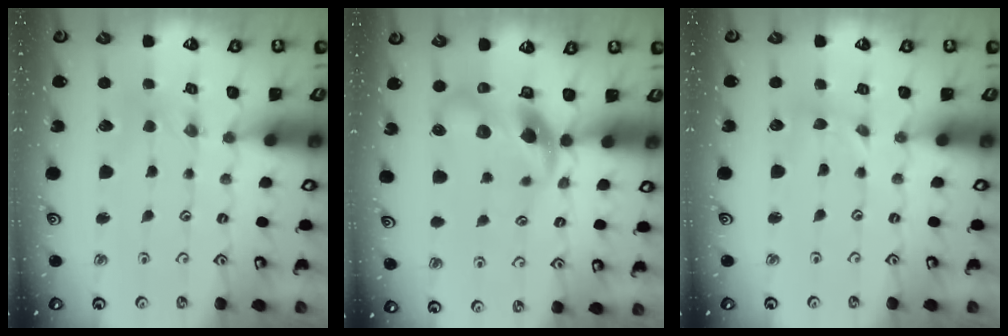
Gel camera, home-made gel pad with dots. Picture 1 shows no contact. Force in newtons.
{"total": 10.8, "press": 10.7, "slide": 1.7}
{"total": 1.1, "press": 1.1, "slide": 0.1}